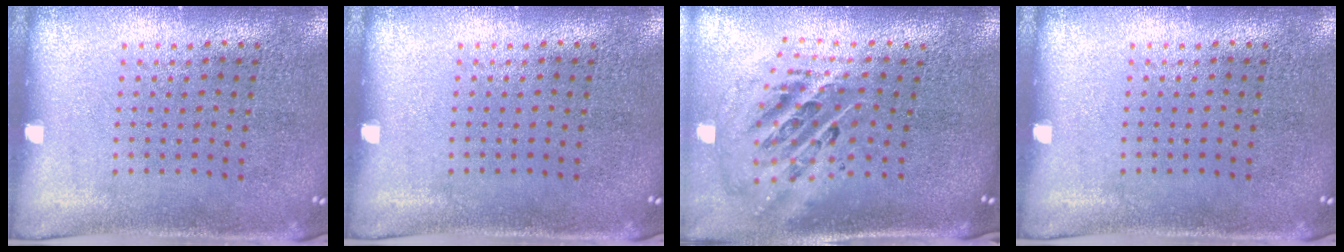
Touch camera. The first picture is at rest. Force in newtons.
{"total": 0.0}
{"total": 2.9, "press": 1.9, "slide": 2.1}
{"total": 0.0}